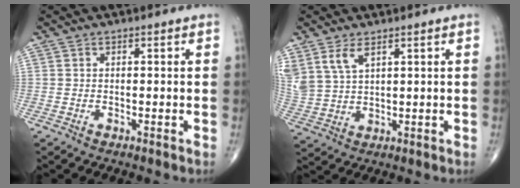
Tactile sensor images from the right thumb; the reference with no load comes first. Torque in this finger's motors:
{"motor_torque": [-0.10, 0.21, 0.61, 0.56, 0.01]}